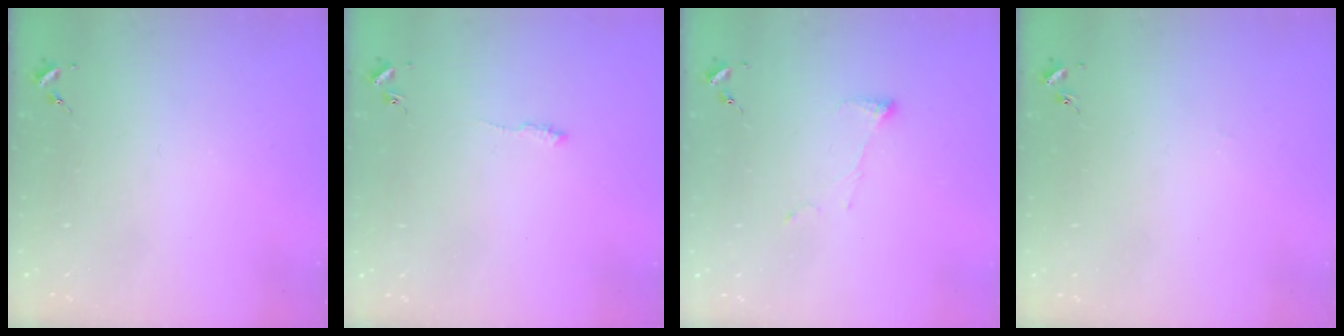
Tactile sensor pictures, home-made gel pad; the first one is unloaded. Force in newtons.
{"total": 3.7, "press": 3.6, "slide": 0.5}
{"total": 5.5, "press": 5.5, "slide": 0.4}
{"total": 1.1, "press": 1.1, "slide": 0.2}